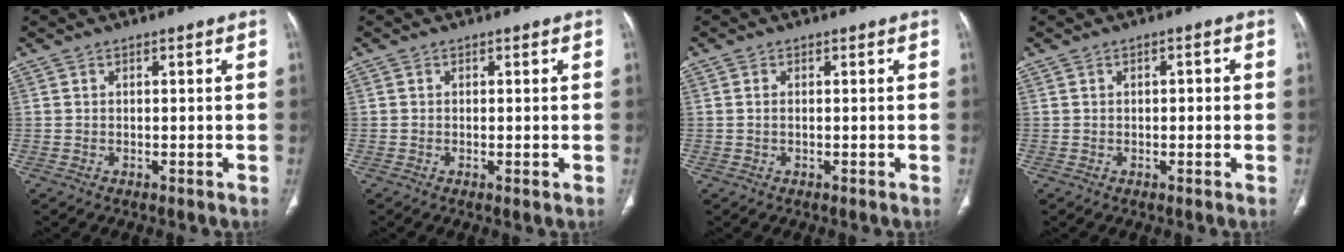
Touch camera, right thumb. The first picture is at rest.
{"total": 0.6, "force": [-0.1, 0.1, 0.6], "torque": [-0.017, -0.004, -0.003]}
{"total": 0.6, "force": [0.0, 0.3, 0.6], "torque": [-0.017, 0.001, 0.002]}
{"total": 1.6, "force": [0.2, 0.9, 1.3], "torque": [-0.016, 0.003, -0.001]}